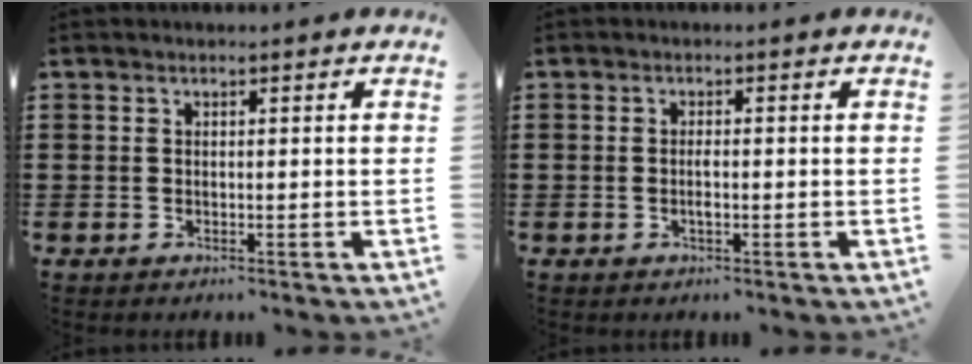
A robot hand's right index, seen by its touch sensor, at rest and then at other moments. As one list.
[{"total": 1.5, "force": [-0.4, 0.4, 1.4], "torque": [-0.026, 0.002, -0.008]}]